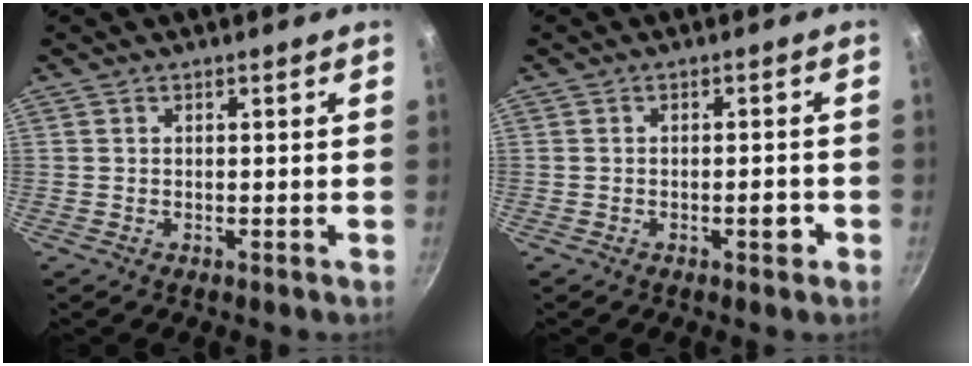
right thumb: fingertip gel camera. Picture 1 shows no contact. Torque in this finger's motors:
{"motor_torque": [2.76, 2.25, 0.33, -0.19, -0.06]}